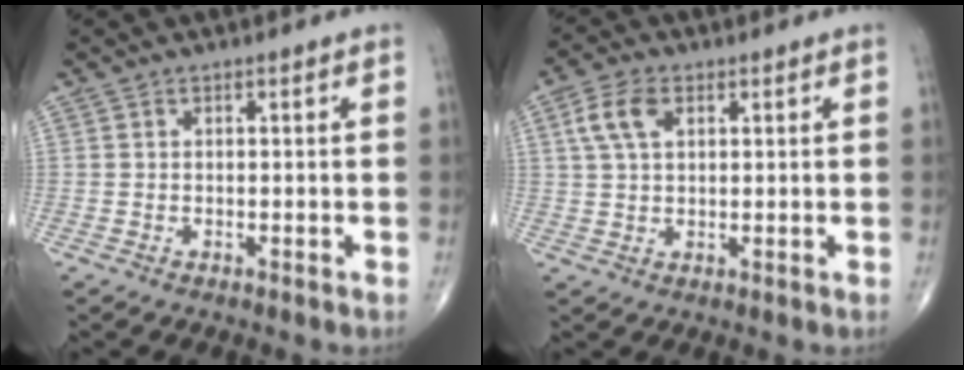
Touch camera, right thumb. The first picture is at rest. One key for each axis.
{"total": 6.1, "fx": 2.2, "fy": 3.6, "fz": 4.4, "tx": -0.089, "ty": 0.006, "tz": 0.042}